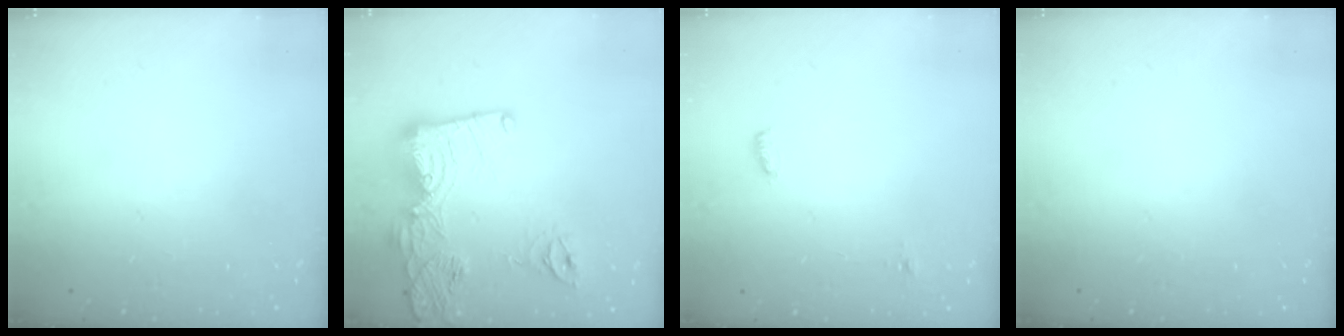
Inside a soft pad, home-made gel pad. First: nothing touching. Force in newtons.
{"total": 18.6, "press": 18.6, "slide": 1.6}
{"total": 5.0, "press": 4.1, "slide": 2.8}
{"total": 0.0}